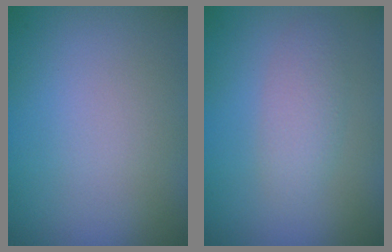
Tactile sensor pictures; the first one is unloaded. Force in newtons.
{"total": 2.2, "press": 2.2, "slide": 0.1}